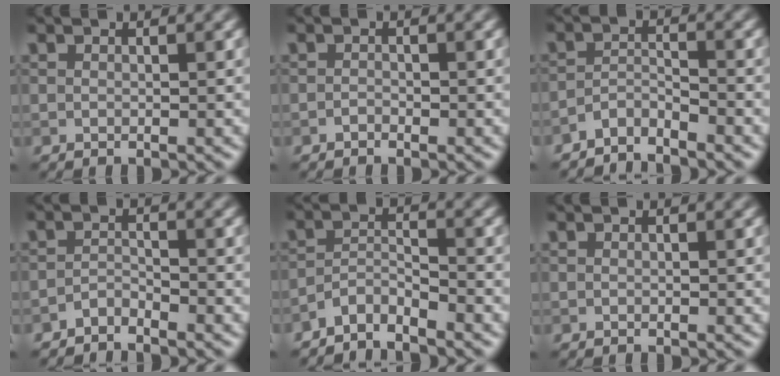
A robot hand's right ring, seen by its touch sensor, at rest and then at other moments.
{"total": 0.6, "force": [-0.4, 0.2, 0.2], "torque": [-0.003, 0.001, -0.010]}
{"total": 2.5, "force": [-2.4, 0.3, 0.6], "torque": [-0.010, 0.005, -0.053]}
{"total": 1.5, "force": [-1.4, 0.3, 0.3], "torque": [-0.006, 0.005, -0.030]}
{"total": 2.8, "force": [-2.6, 0.4, 0.8], "torque": [-0.014, 0.005, -0.058]}
{"total": 0.0}